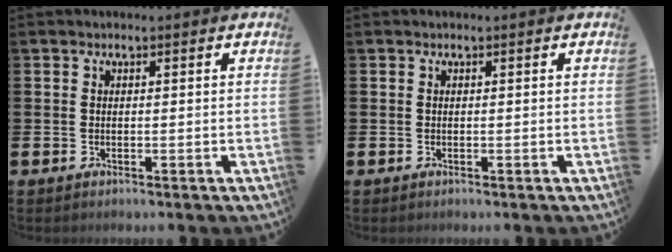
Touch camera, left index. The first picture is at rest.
{"total": 0.0}